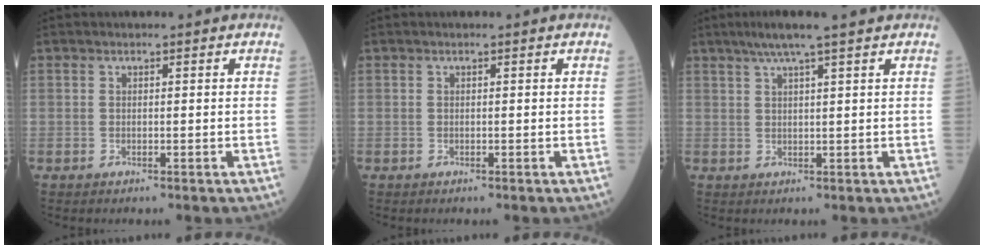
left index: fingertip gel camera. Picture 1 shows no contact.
{"total": 0.0}
{"total": 5.8, "force": [4.3, -0.7, 3.8], "torque": [-0.068, 0.023, 0.077]}